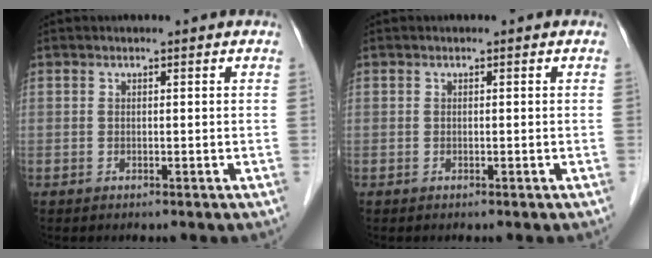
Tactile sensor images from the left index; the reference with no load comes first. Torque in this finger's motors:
{"motor_torque": [0.02, 0.01, 0.01, 0.00]}